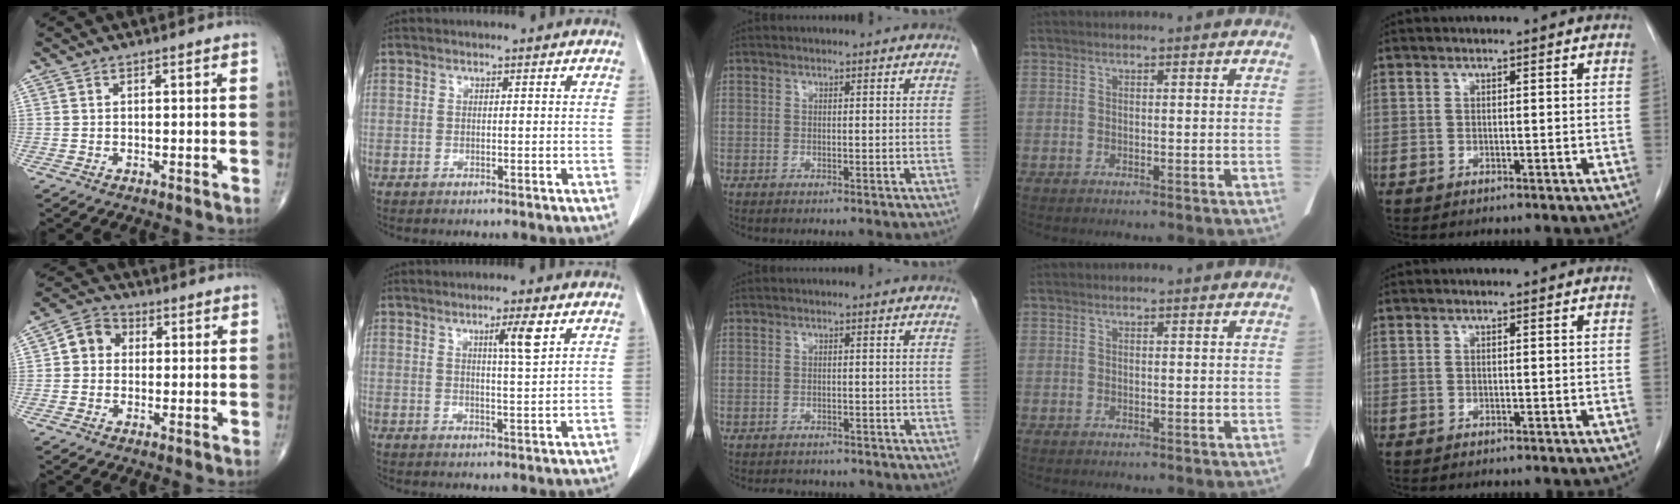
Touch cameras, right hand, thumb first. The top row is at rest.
{"thumb": {"total": 5.8, "force": [0.5, 5.0, 2.8], "torque": [-0.029, 0.015, -0.004]}, "index": {"total": 4.2, "force": [2.0, -0.2, 3.7], "torque": [-0.062, -0.004, 0.034]}, "middle": {"total": 3.9, "force": [-3.5, 1.6, 0.5], "torque": [-0.006, 0.001, -0.045]}}